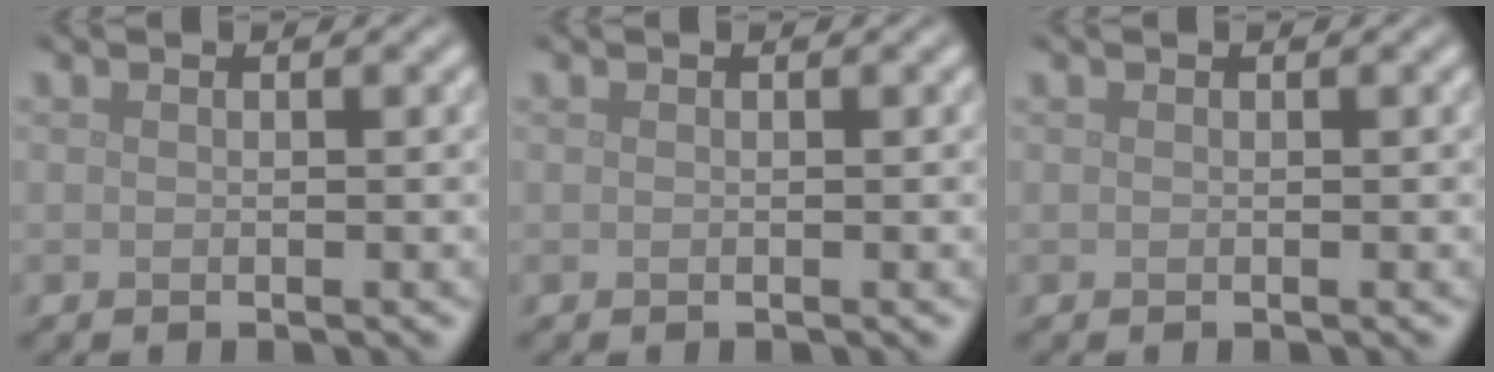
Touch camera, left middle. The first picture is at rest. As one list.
[{"total": 0.0}, {"total": 0.0}]